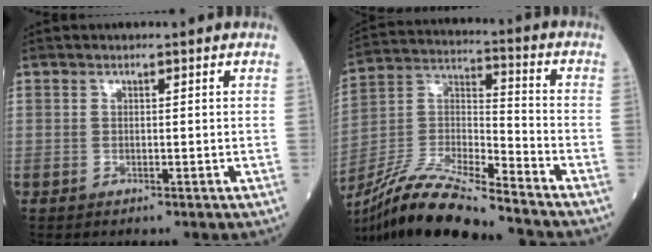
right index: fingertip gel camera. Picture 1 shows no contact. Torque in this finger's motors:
{"motor_torque": [0.98, -1.16, 0.18, 0.08]}